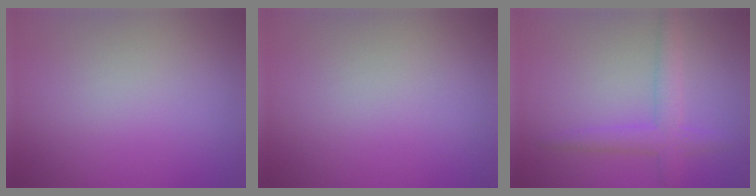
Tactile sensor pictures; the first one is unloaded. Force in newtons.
{"total": 0.0}
{"total": 3.2, "press": 3.2, "slide": 0.1}